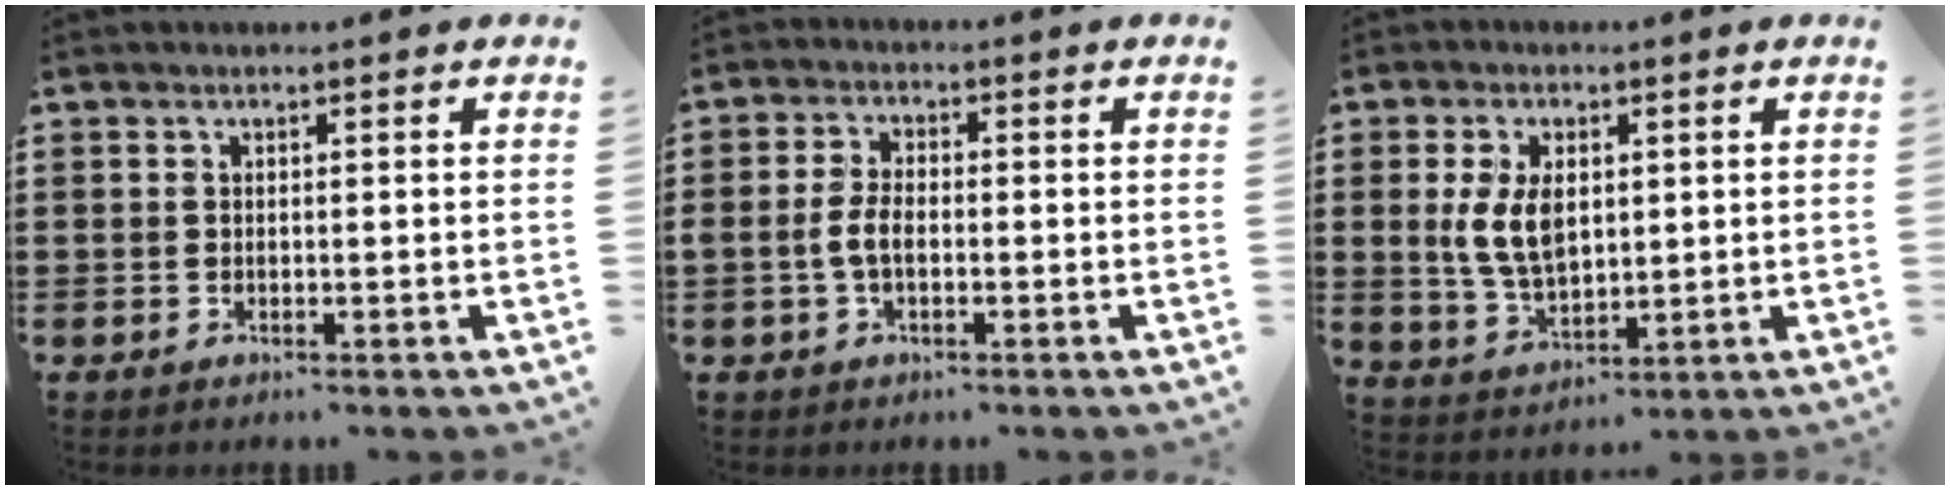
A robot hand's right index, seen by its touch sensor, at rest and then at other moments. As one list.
[{"total": 3.8, "force": [-1.0, 1.9, 3.1], "torque": [-0.086, -0.005, -0.027]}, {"total": 7.4, "force": [1.3, 4.4, 5.9], "torque": [-0.126, 0.004, 0.020]}]